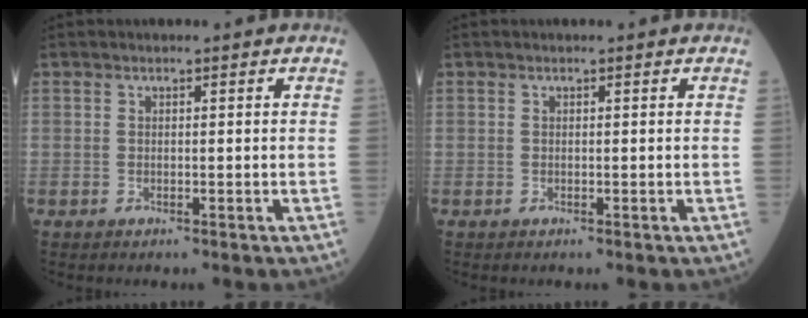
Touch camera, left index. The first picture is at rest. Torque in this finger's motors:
{"motor_torque": [0.08, 0.08, 0.00, 0.00]}